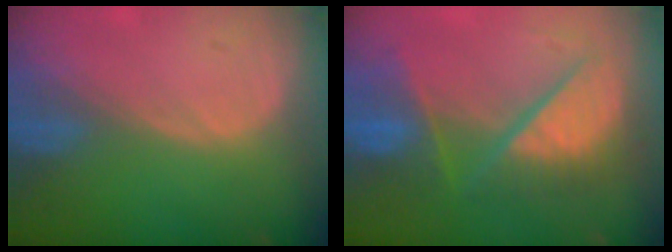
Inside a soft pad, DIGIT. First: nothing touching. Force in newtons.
{"total": 10.4, "press": 10.3, "slide": 1.4}